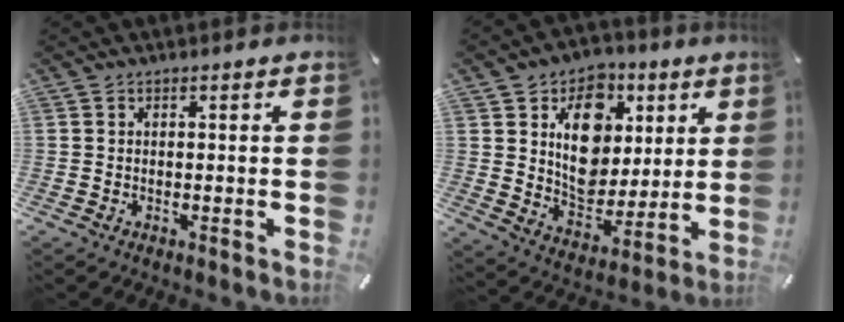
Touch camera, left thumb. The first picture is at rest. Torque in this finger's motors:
{"motor_torque": [2.70, 2.31, 1.44, -1.32, 0.42]}